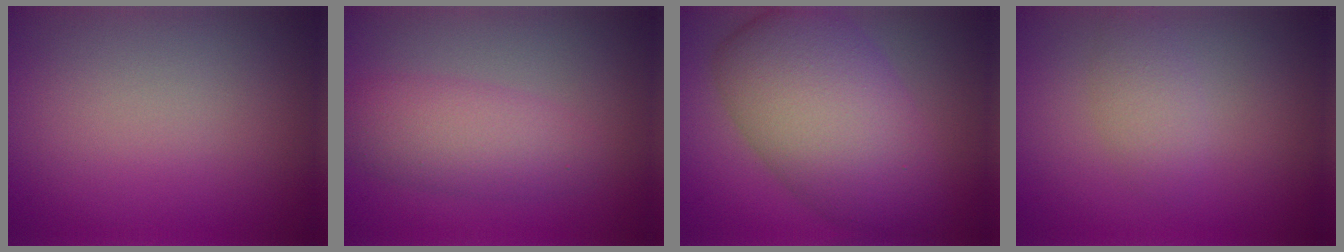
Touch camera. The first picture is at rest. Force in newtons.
{"total": 3.9, "press": 3.9, "slide": 0.2}
{"total": 9.8, "press": 9.8, "slide": 0.1}
{"total": 1.9, "press": 1.9, "slide": 0.1}